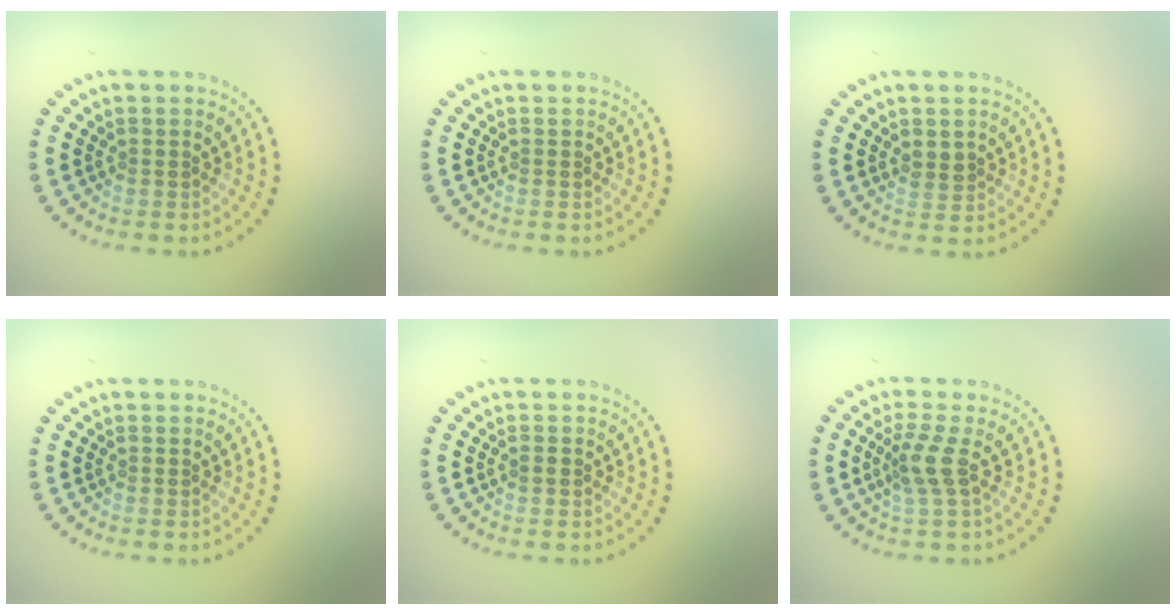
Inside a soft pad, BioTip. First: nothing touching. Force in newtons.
{"total": 0.0}
{"total": 1.5, "press": 1.4, "slide": 0.6}
{"total": 0.0}
{"total": 0.7, "press": 0.7, "slide": 0.2}
{"total": 2.5, "press": 1.9, "slide": 1.6}